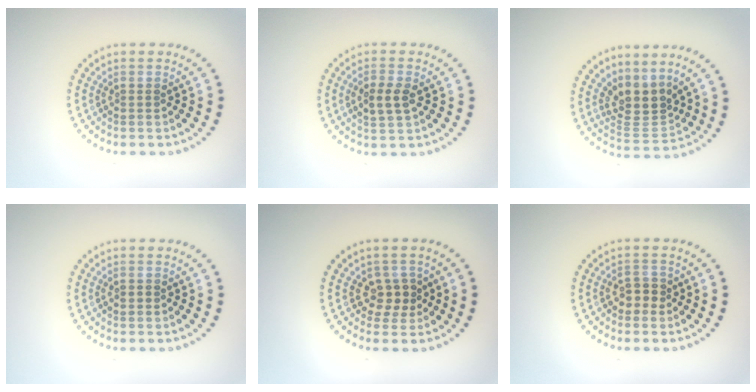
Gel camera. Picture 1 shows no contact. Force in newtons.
{"total": 2.5, "press": 2.5, "slide": 0.3}
{"total": 3.6, "press": 2.6, "slide": 2.4}
{"total": 0.9, "press": 0.9, "slide": 0.1}
{"total": 2.2, "press": 2.0, "slide": 0.9}
{"total": 1.8, "press": 1.7, "slide": 0.5}